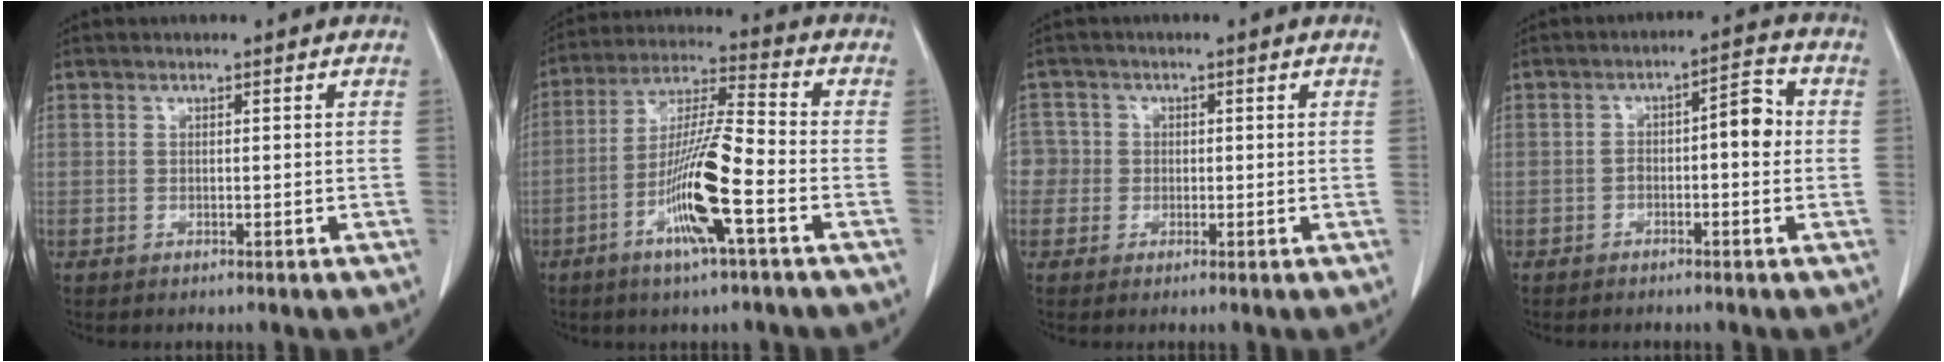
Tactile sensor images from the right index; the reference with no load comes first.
{"total": 12.7, "force": [-4.8, 0.3, 11.7], "torque": [-0.228, -0.005, -0.093]}
{"total": 3.0, "force": [-0.3, 3.0, -0.1], "torque": [0.017, 0.013, -0.011]}
{"total": 5.0, "force": [-0.5, 1.6, 4.7], "torque": [-0.063, 0.028, -0.010]}